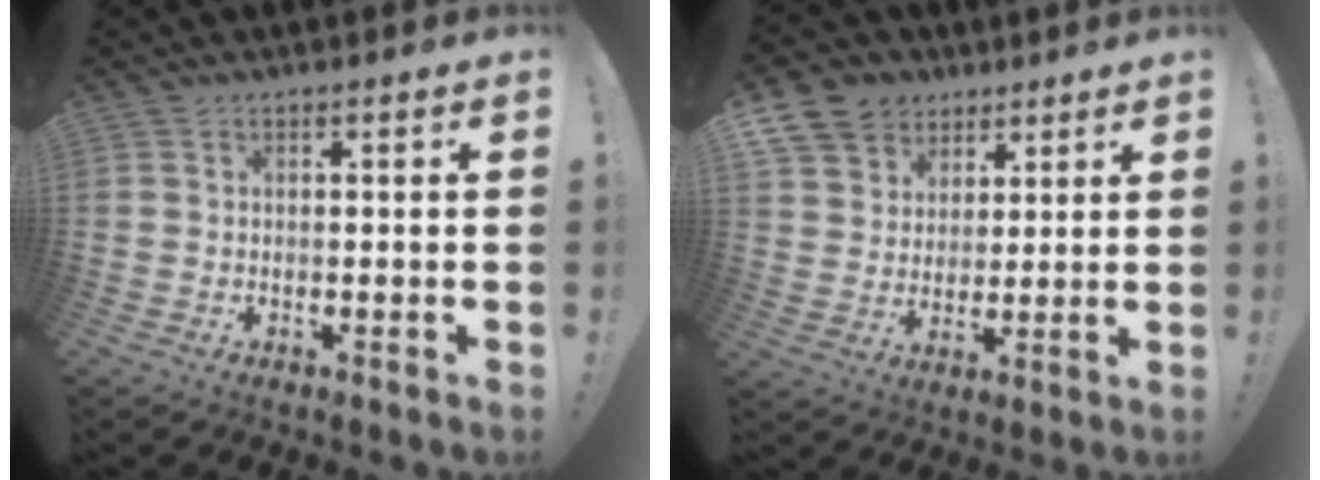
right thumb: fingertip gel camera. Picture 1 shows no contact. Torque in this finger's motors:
{"motor_torque": [1.45, 1.48, 0.38, 0.30, 0.03]}